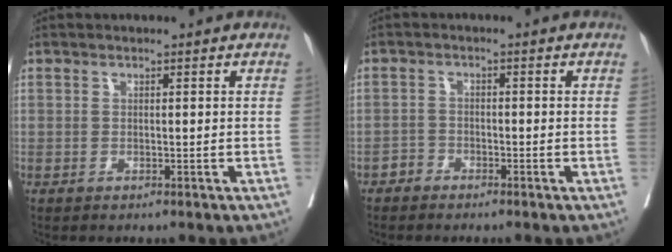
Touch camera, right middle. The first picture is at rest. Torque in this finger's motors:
{"motor_torque": [-0.02, 0.01, -0.01, 0.00]}